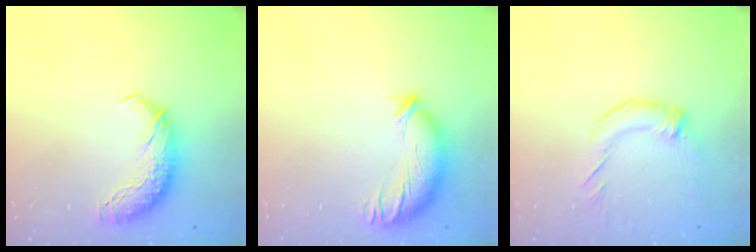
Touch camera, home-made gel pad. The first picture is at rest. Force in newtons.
{"total": 3.6, "press": 2.9, "slide": 2.2}
{"total": 1.6, "press": 0.0, "slide": 1.6}